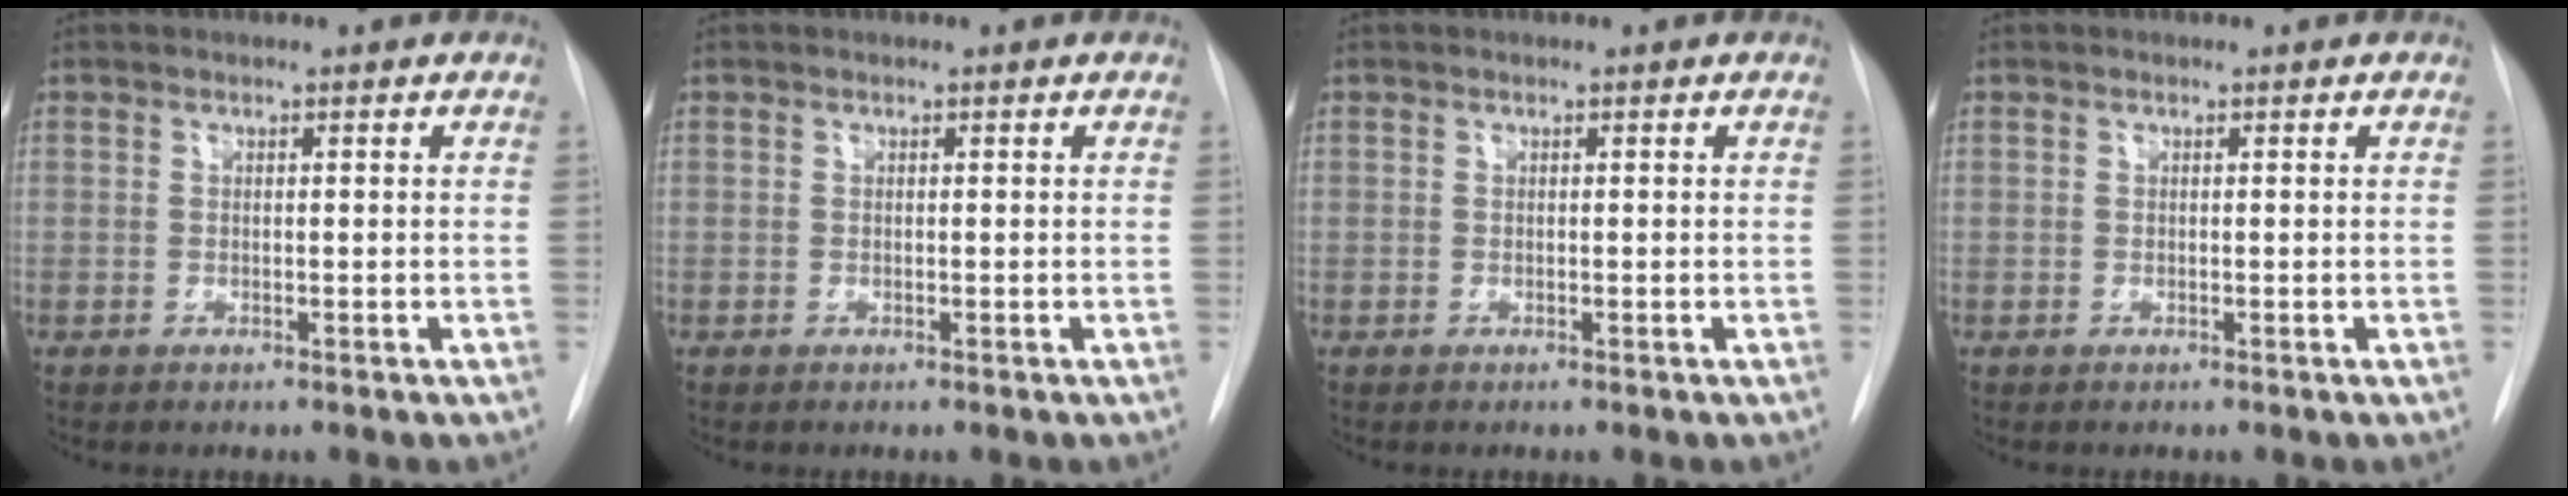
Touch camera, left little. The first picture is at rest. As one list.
[{"total": 0.0}, {"total": 0.0}, {"total": 0.0}]